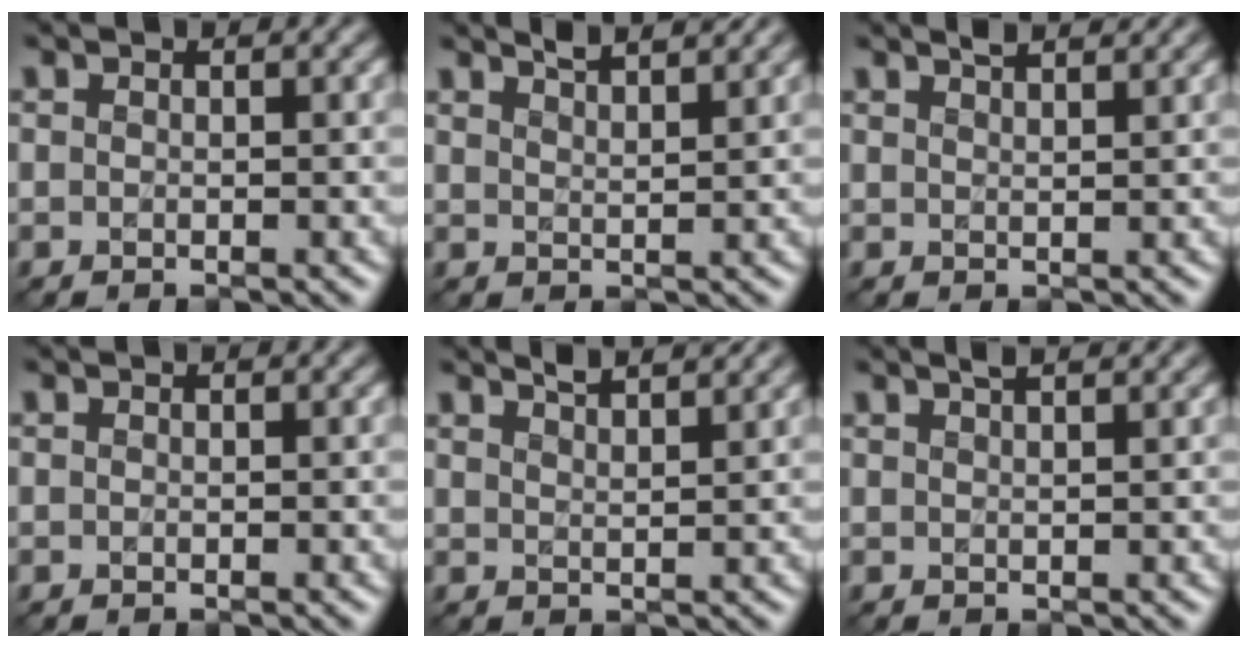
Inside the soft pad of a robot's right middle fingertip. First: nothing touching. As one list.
[{"total": 3.6, "force": [3.0, 0.9, 1.8], "torque": [-0.002, 0.015, 0.026]}, {"total": 2.9, "force": [2.3, 0.9, 1.5], "torque": [0.002, 0.012, 0.014]}, {"total": 0.0}, {"total": 3.3, "force": [2.7, 0.8, 1.6], "torque": [-0.001, 0.013, 0.023]}, {"total": 2.8, "force": [2.0, 1.0, 1.7], "torque": [0.000, 0.015, 0.003]}]